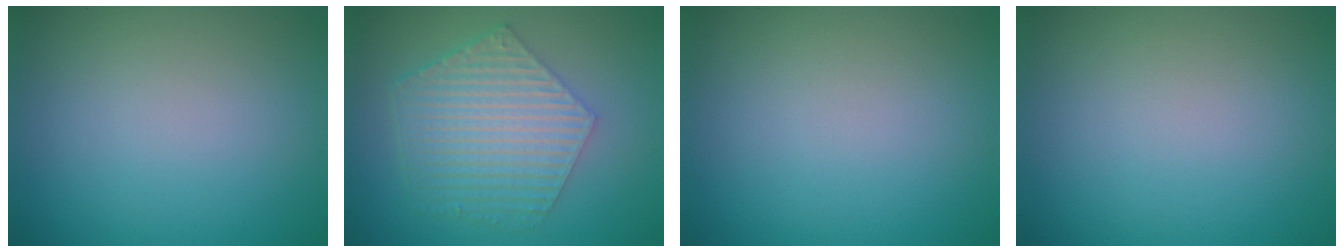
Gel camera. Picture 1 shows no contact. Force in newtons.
{"total": 6.2, "press": 4.5, "slide": 4.3}
{"total": 0.0}
{"total": 0.0}